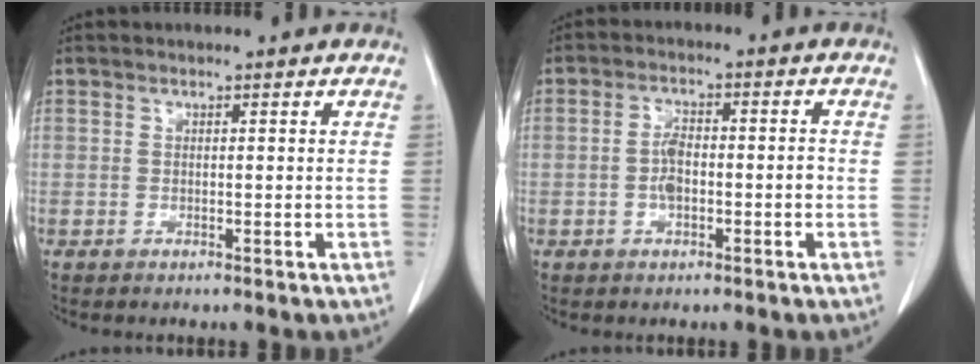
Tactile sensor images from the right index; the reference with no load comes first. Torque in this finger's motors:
{"motor_torque": [0.87, -0.39, 0.48, 0.08]}